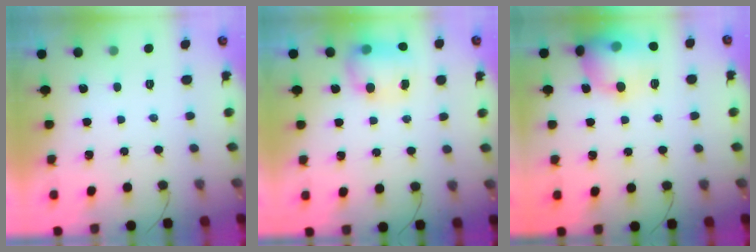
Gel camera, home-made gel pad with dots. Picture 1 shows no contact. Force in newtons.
{"total": 8.2, "press": 8.1, "slide": 0.9}
{"total": 19.2, "press": 17.4, "slide": 8.2}